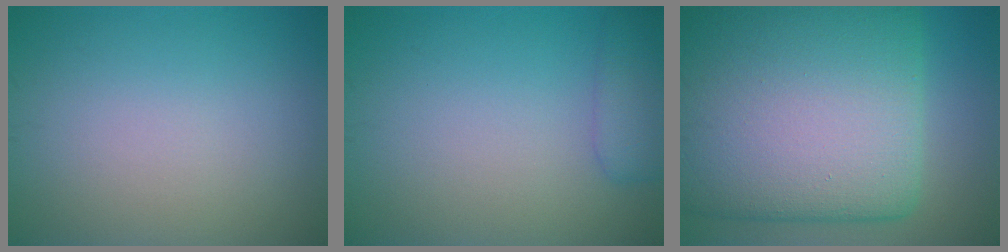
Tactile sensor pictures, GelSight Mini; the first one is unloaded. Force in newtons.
{"total": 2.5, "press": 2.5, "slide": 0.2}
{"total": 22.3, "press": 22.3, "slide": 0.8}